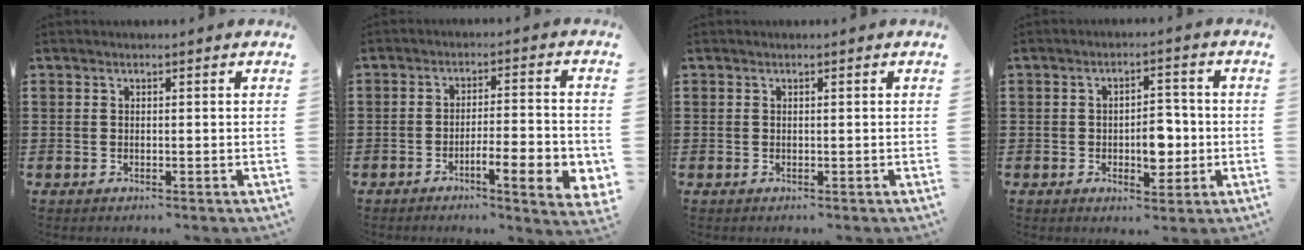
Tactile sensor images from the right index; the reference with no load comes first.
{"total": 7.1, "force": [-3.2, 1.5, 6.2], "torque": [-0.088, -0.003, -0.052]}
{"total": 0.0}
{"total": 5.7, "force": [-1.2, 3.2, 4.5], "torque": [-0.065, 0.002, -0.024]}